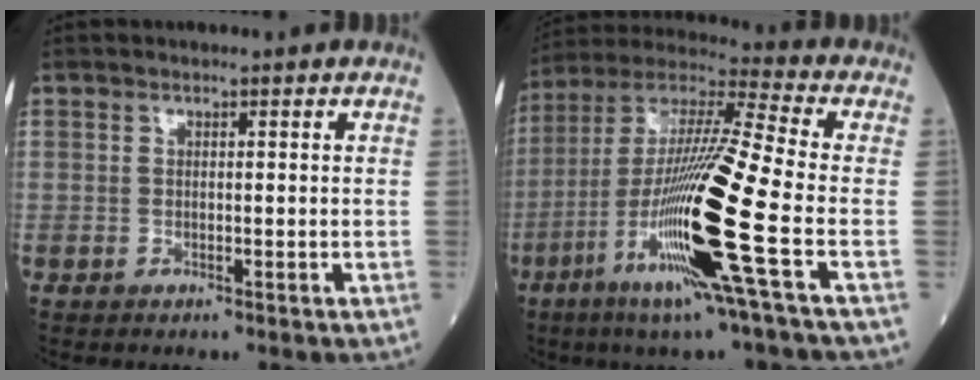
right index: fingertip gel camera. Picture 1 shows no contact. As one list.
[{"total": 20.3, "force": [-6.7, -0.8, 19.1], "torque": [-0.398, -0.035, -0.138]}]